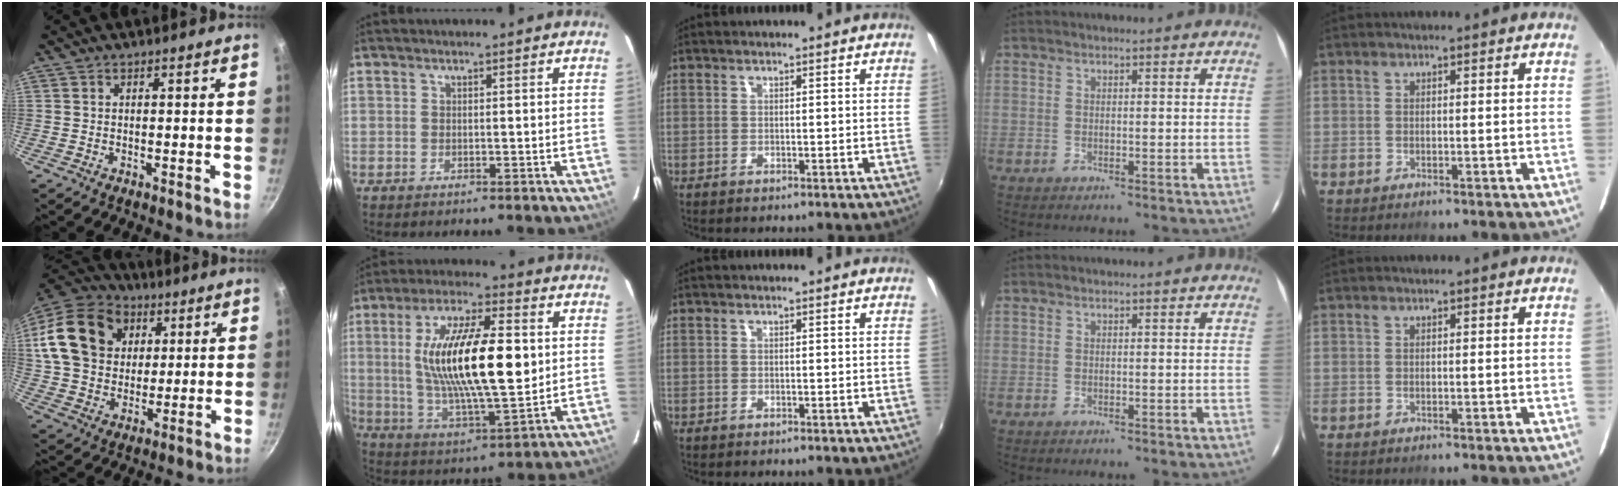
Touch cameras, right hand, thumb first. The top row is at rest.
{"thumb": {"total": 21.3, "force": [6.1, 16.7, 11.9], "torque": [-0.213, 0.017, 0.105]}, "index": {"total": 20.8, "force": [2.8, 6.3, 19.6], "torque": [-0.362, 0.005, 0.058]}}